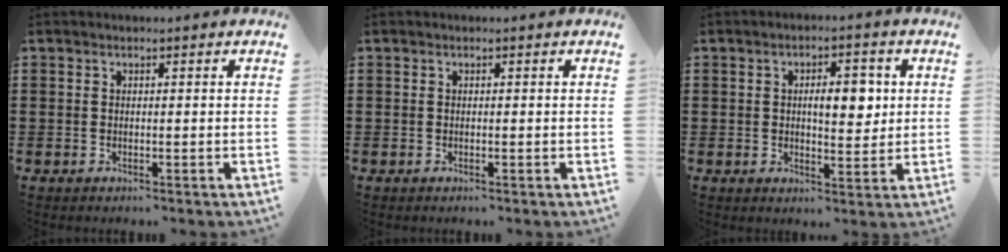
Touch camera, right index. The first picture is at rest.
{"total": 0.0}
{"total": 5.8, "force": [0.8, 2.7, 5.1], "torque": [-0.079, 0.001, 0.004]}